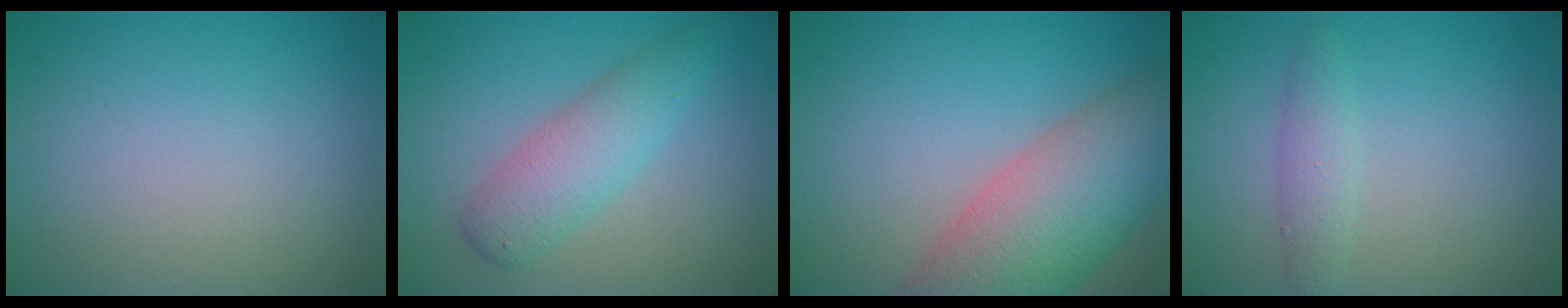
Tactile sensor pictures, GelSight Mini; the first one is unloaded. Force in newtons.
{"total": 4.1, "press": 4.1, "slide": 0.0}
{"total": 10.0, "press": 9.9, "slide": 0.6}
{"total": 1.9, "press": 1.9, "slide": 0.1}